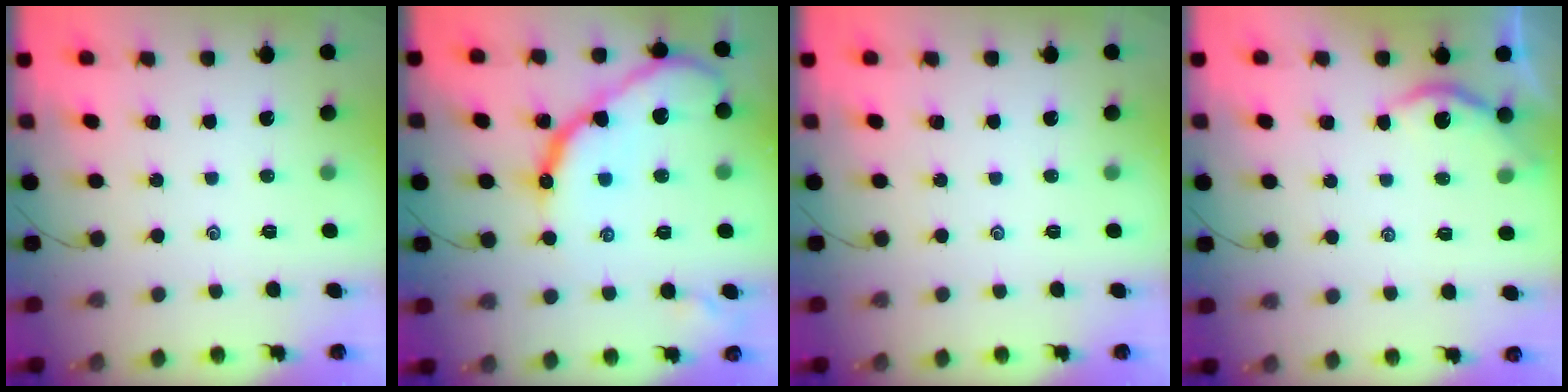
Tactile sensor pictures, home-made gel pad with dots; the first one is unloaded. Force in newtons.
{"total": 16.2, "press": 16.2, "slide": 1.1}
{"total": 0.0}
{"total": 3.9, "press": 3.9, "slide": 0.3}